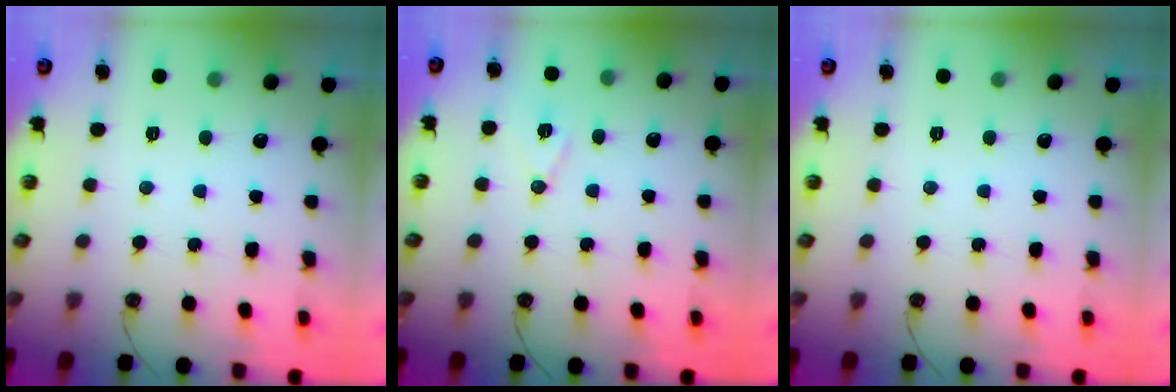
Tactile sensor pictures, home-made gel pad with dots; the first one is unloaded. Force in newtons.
{"total": 8.9, "press": 8.2, "slide": 3.5}
{"total": 0.0}